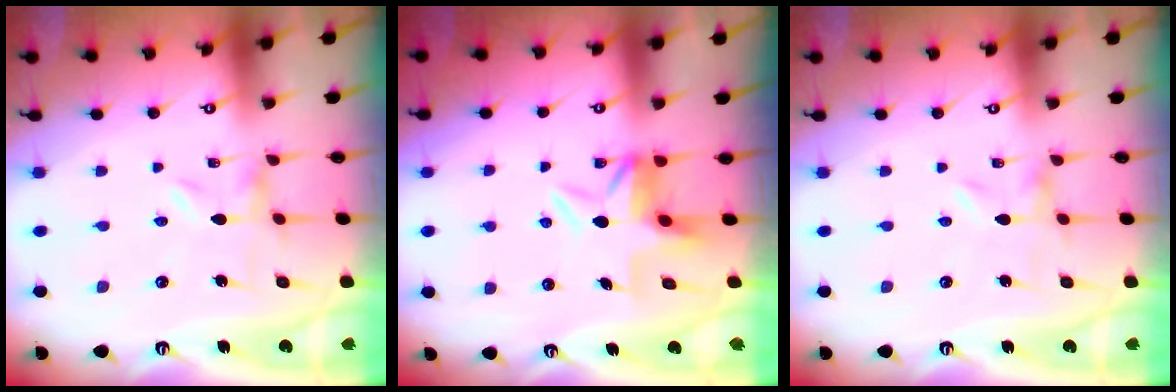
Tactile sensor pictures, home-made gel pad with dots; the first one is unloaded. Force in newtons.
{"total": 5.4, "press": 5.0, "slide": 2.0}
{"total": 0.0}